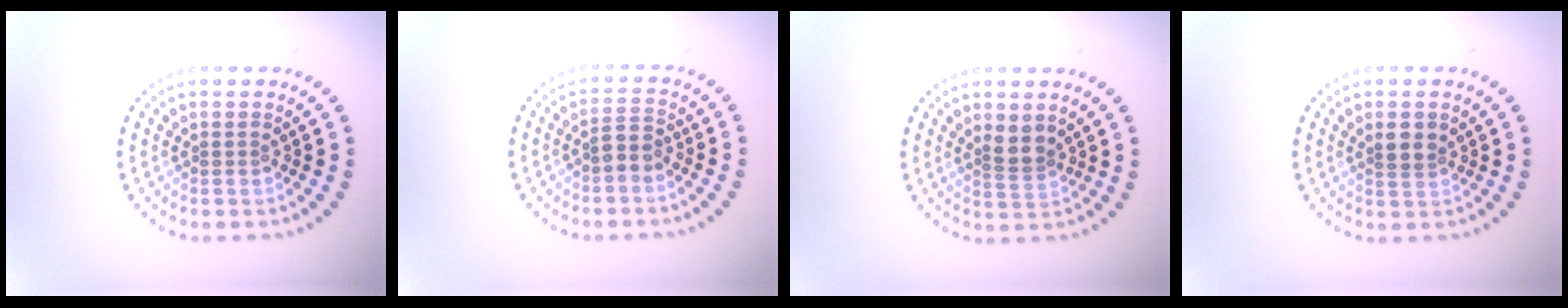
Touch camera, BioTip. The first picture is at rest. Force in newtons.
{"total": 1.9, "press": 1.6, "slide": 1.0}
{"total": 2.1, "press": 1.6, "slide": 1.3}
{"total": 1.9, "press": 1.7, "slide": 0.9}